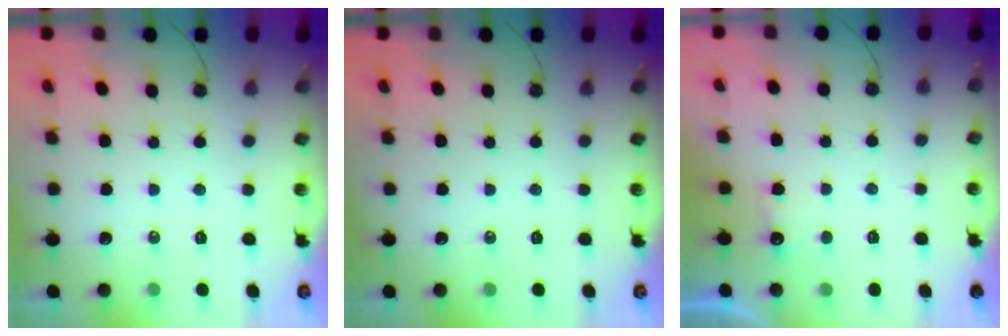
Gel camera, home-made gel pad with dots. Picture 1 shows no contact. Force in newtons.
{"total": 0.0}
{"total": 2.6, "press": 2.4, "slide": 0.9}